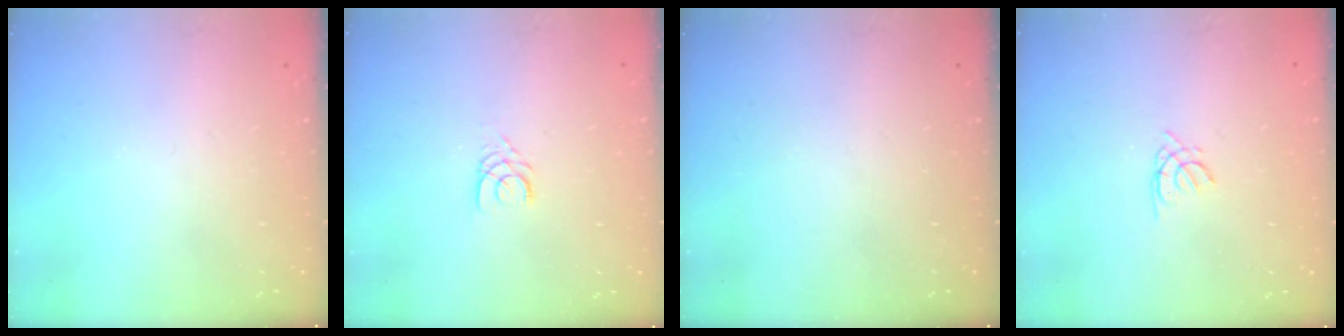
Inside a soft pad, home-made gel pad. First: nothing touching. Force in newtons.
{"total": 3.1, "press": 3.1, "slide": 0.4}
{"total": 0.0}
{"total": 0.5, "press": 0.4, "slide": 0.3}